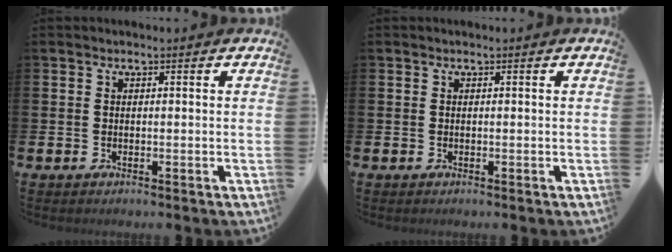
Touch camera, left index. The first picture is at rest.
{"total": 0.0}